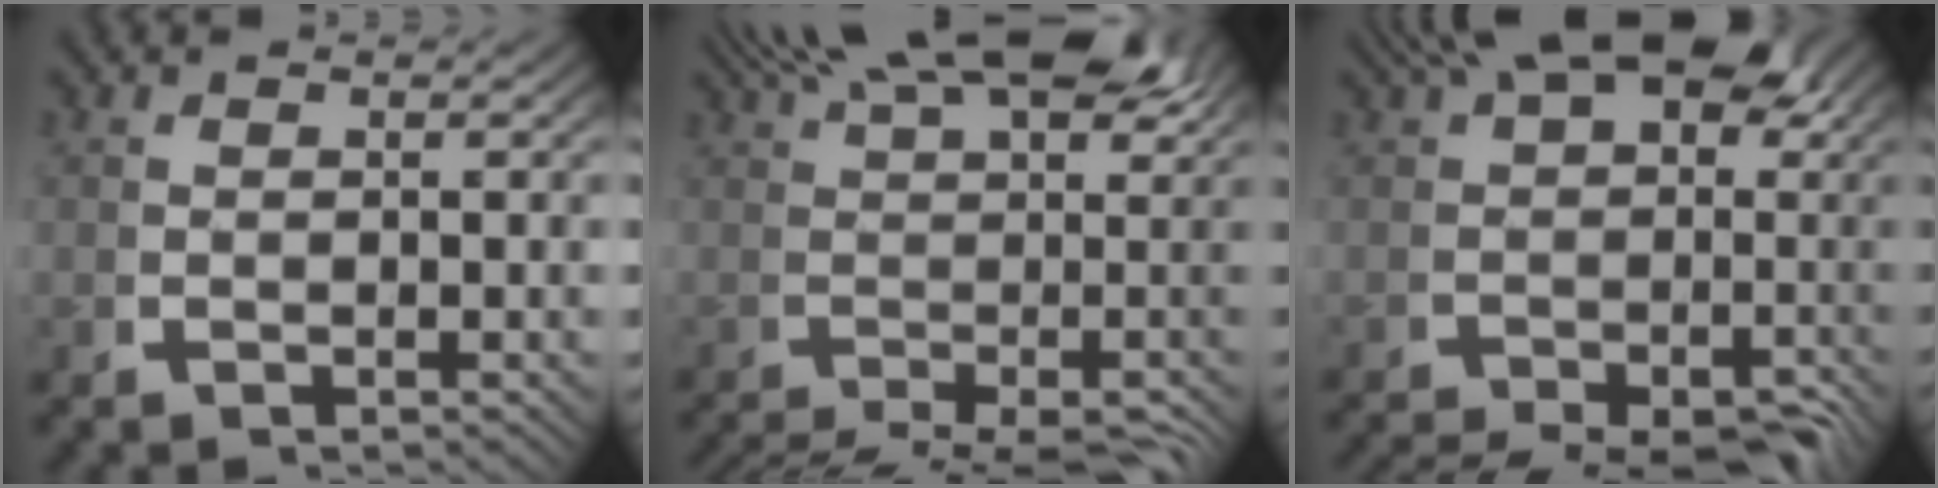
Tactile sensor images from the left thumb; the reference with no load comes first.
{"total": 13.5, "force": [-1.1, 7.2, 11.4], "torque": [-0.142, -0.017, -0.011]}
{"total": 12.8, "force": [-2.0, 8.2, 9.7], "torque": [-0.131, -0.037, -0.023]}